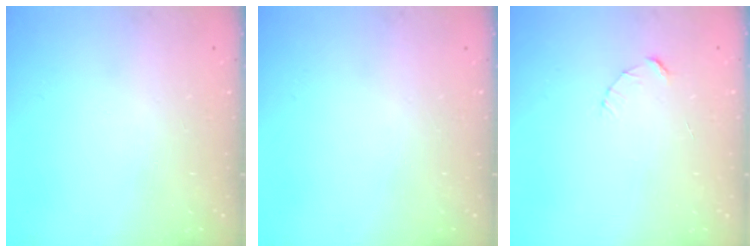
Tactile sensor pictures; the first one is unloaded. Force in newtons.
{"total": 0.0}
{"total": 2.4, "press": 2.4, "slide": 0.2}